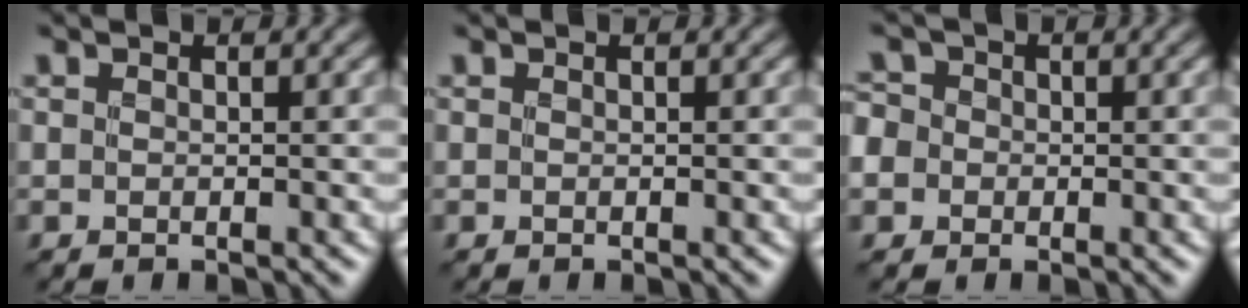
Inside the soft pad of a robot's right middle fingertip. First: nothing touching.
{"total": 0.0}
{"total": 5.2, "force": [-0.6, 4.7, 2.0], "torque": [-0.045, 0.020, -0.045]}